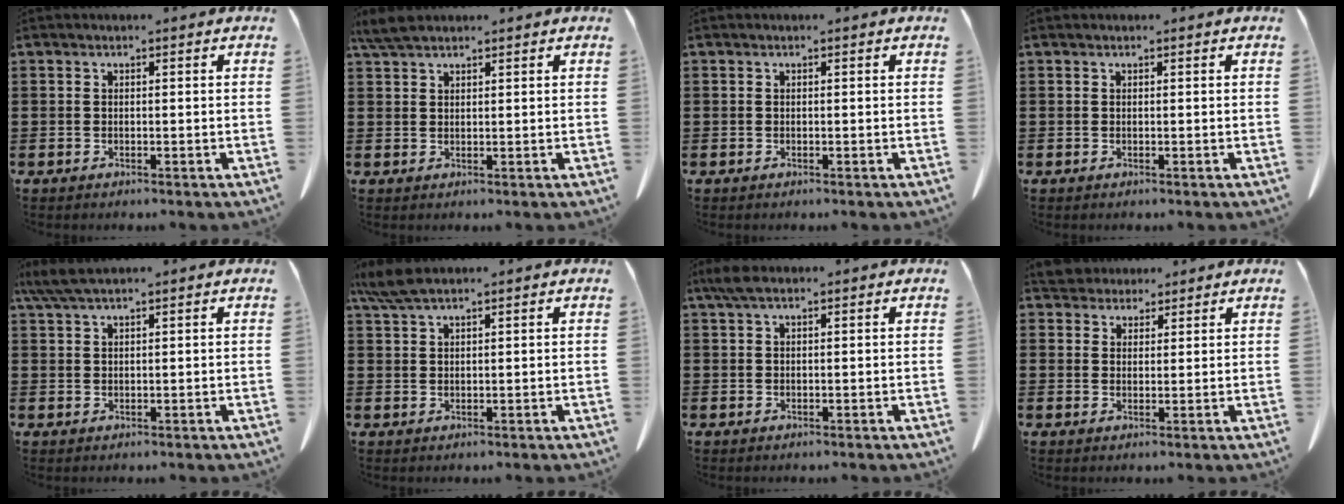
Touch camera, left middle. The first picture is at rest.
{"total": 3.4, "force": [2.8, 0.8, 1.8], "torque": [-0.043, -0.001, 0.055]}
{"total": 0.0}
{"total": 0.0}
{"total": 3.7, "force": [2.8, 0.2, 2.4], "torque": [-0.053, -0.002, 0.053]}
{"total": 4.2, "force": [3.1, 0.7, 2.8], "torque": [-0.063, 0.000, 0.059]}
{"total": 2.4, "force": [1.3, 0.7, 1.9], "torque": [-0.041, 0.001, 0.025]}
{"total": 3.9, "force": [3.6, 1.3, 0.4], "torque": [-0.020, -0.006, 0.070]}